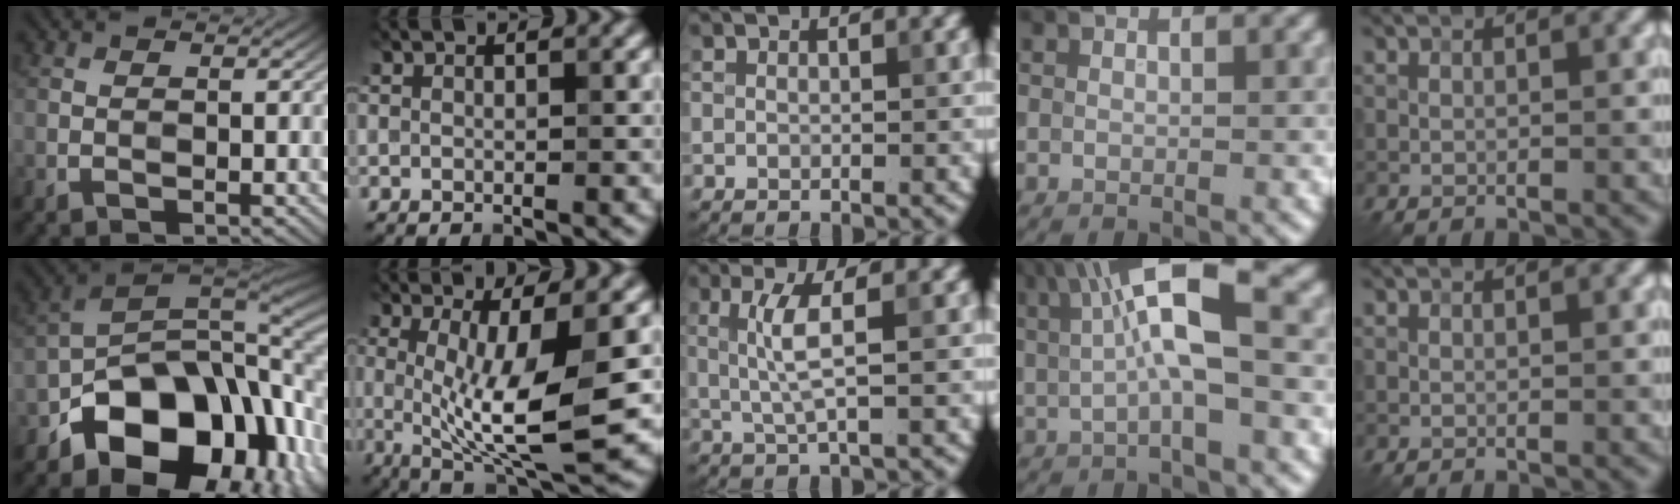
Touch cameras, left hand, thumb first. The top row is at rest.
{"thumb": {"total": 17.3, "force": [-6.2, 11.2, 11.6], "torque": [-0.177, -0.016, -0.108]}, "index": {"total": 9.2, "force": [-0.5, 2.3, 8.9], "torque": [-0.155, -0.017, -0.005]}, "middle": {"total": 3.1, "force": [0.5, 0.5, 3.0], "torque": [-0.068, -0.002, 0.011]}, "ring": {"total": 7.6, "force": [1.7, 1.9, 7.2], "torque": [-0.125, 0.011, 0.023]}}